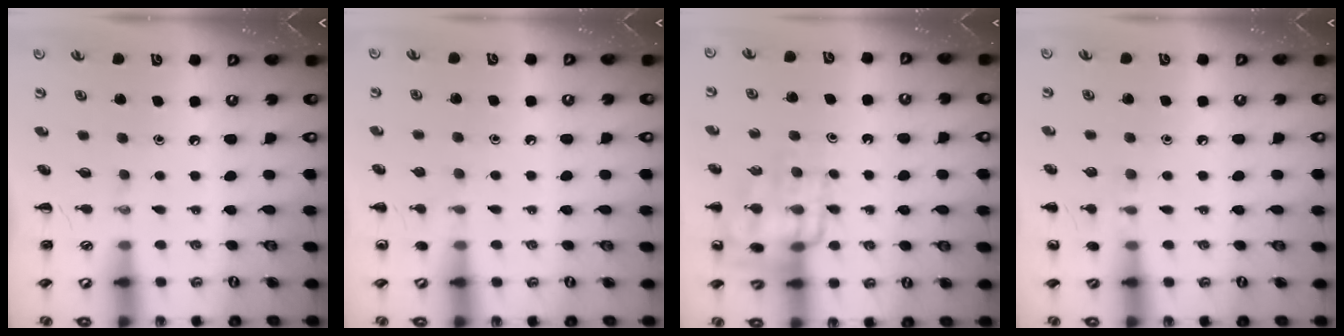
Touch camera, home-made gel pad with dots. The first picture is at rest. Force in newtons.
{"total": 5.2, "press": 4.9, "slide": 1.5}
{"total": 14.7, "press": 14.5, "slide": 2.3}
{"total": 6.3, "press": 6.0, "slide": 2.0}